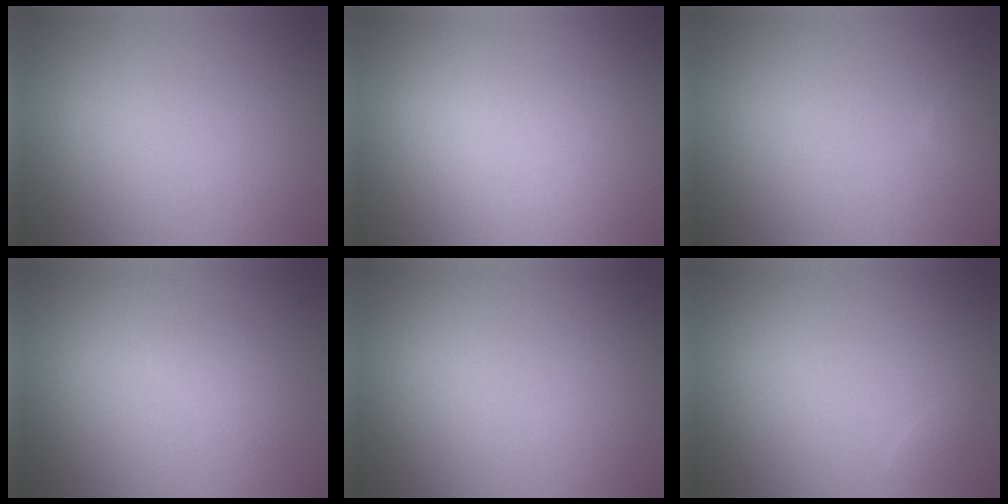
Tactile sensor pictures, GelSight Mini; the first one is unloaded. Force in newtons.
{"total": 0.0}
{"total": 0.6, "press": 0.6, "slide": 0.1}
{"total": 1.3, "press": 1.3, "slide": 0.1}
{"total": 0.0}
{"total": 0.5, "press": 0.5, "slide": 0.0}